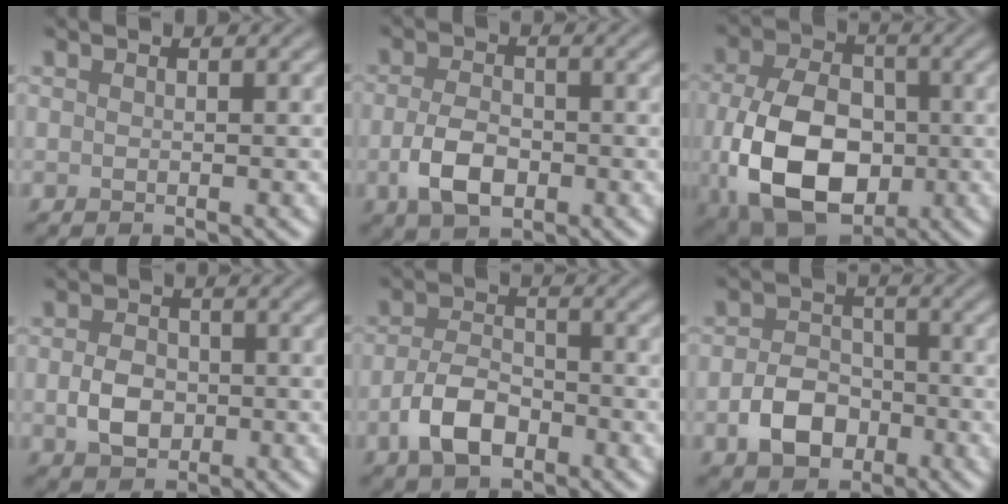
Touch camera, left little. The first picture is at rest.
{"total": 4.1, "force": [-1.4, 2.5, 3.0], "torque": [-0.066, -0.005, -0.030]}
{"total": 11.9, "force": [-2.1, 8.0, 8.6], "torque": [-0.186, -0.030, -0.034]}
{"total": 3.4, "force": [-0.7, 2.6, 2.2], "torque": [-0.042, -0.001, -0.017]}
{"total": 4.5, "force": [-2.3, 2.5, 3.0], "torque": [-0.061, 0.000, -0.048]}
{"total": 4.6, "force": [-2.0, 3.3, 2.5], "torque": [-0.044, 0.001, -0.040]}